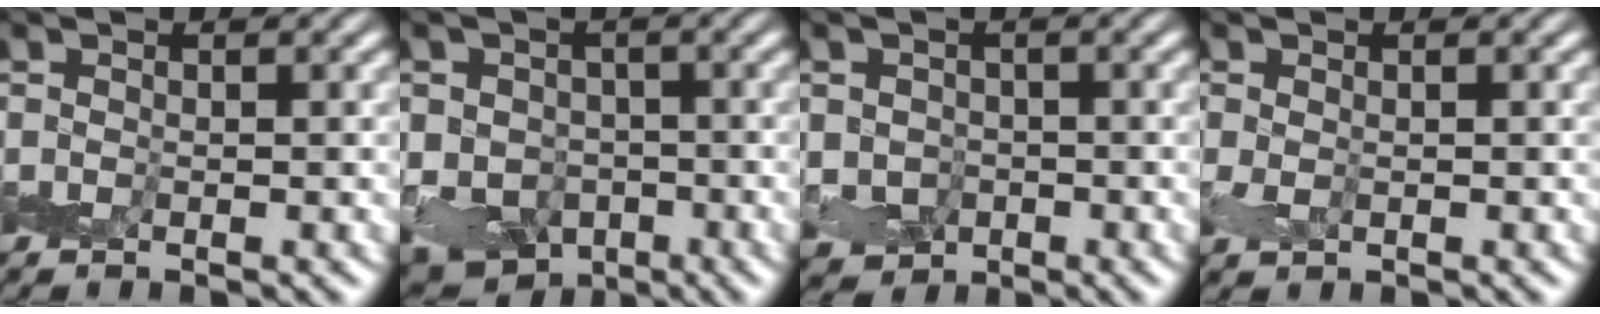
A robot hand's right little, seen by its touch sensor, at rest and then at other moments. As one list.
[{"total": 11.1, "force": [-4.8, 9.2, 3.9], "torque": [-0.056, -0.026, -0.104]}, {"total": 3.7, "force": [-1.1, 3.3, 1.1], "torque": [0.002, -0.004, -0.021]}, {"total": 0.9, "force": [0.1, 0.7, 0.6], "torque": [-0.015, -0.002, 0.005]}]